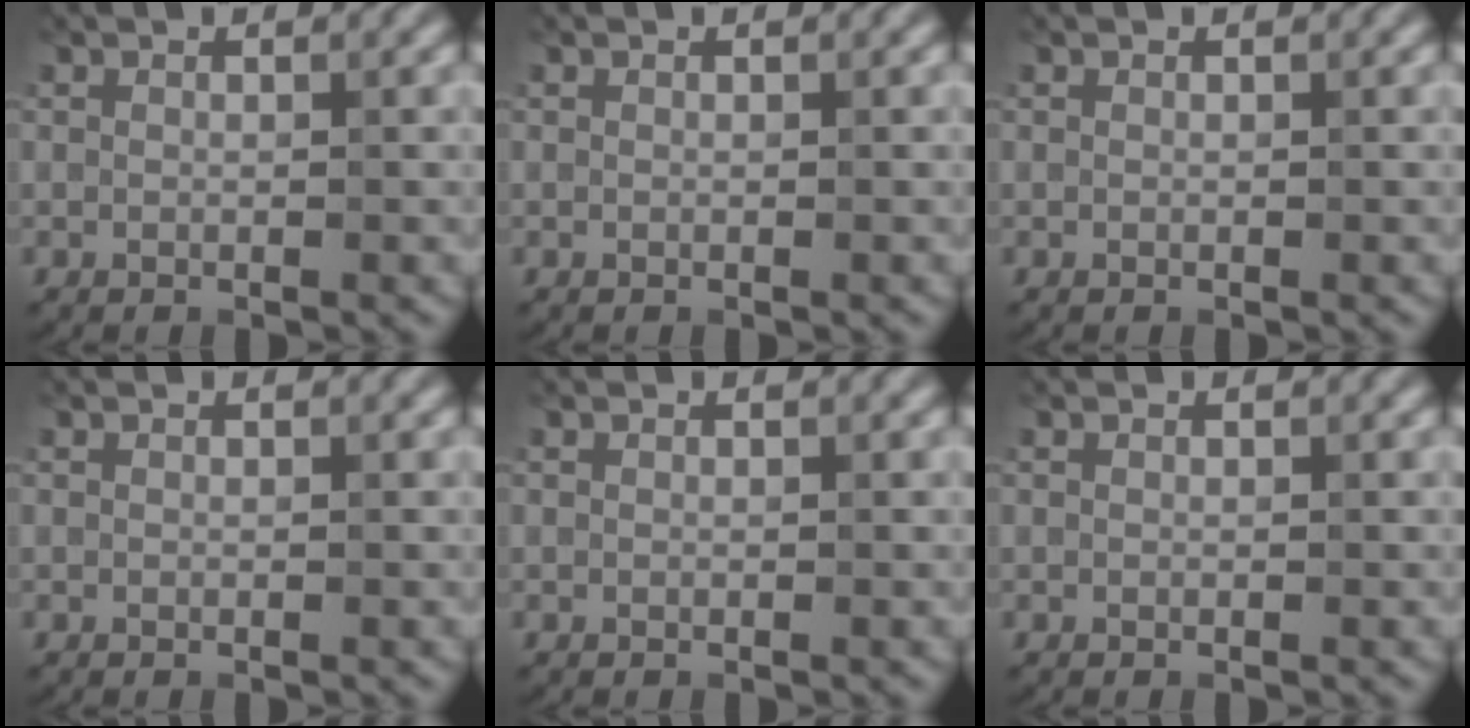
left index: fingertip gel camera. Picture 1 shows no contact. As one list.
[{"total": 0.0}, {"total": 0.0}, {"total": 0.0}, {"total": 0.0}, {"total": 0.0}]